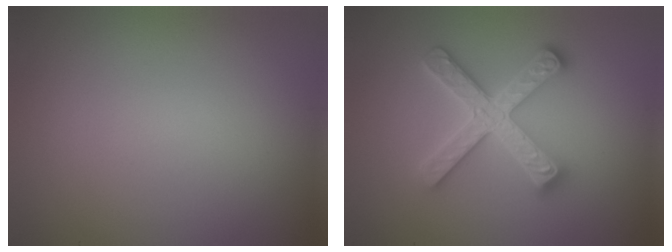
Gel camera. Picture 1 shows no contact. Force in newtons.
{"total": 5.0, "press": 5.0, "slide": 0.8}